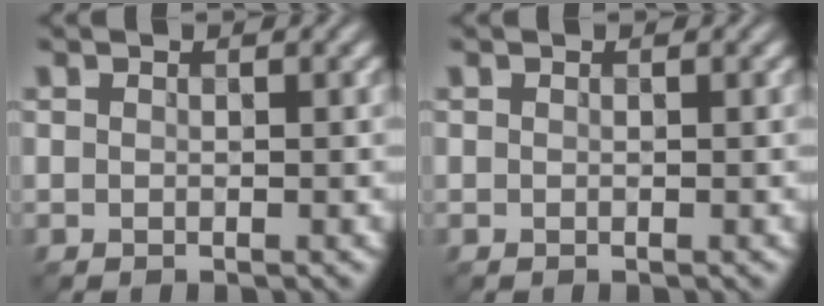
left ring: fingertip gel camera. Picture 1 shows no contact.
{"total": 0.0}